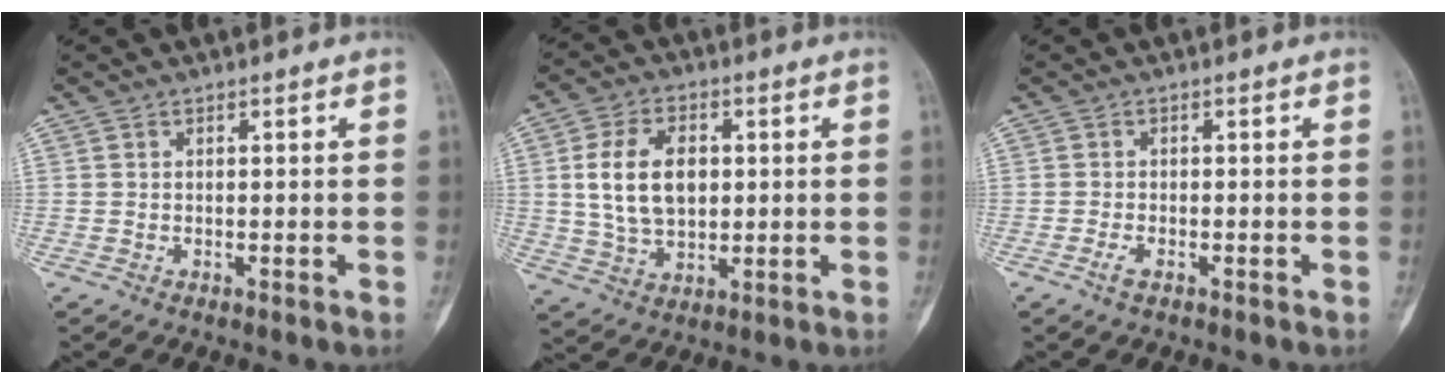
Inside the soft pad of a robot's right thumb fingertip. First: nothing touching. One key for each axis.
{"total": 11.8, "fx": 1.6, "fy": 7.7, "fz": 8.8, "tx": -0.143, "ty": -0.002, "tz": 0.036}
{"total": 1.7, "fx": -1.0, "fy": 0.6, "fz": 1.2, "tx": -0.030, "ty": 0.001, "tz": -0.023}